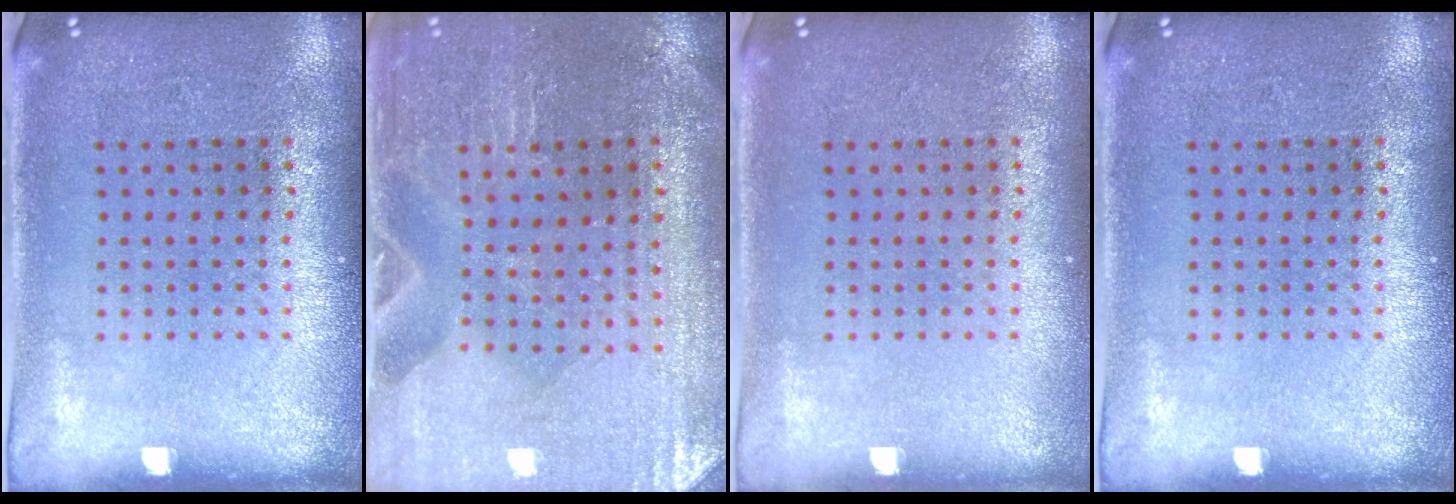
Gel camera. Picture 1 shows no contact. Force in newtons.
{"total": 0.8, "press": 0.8, "slide": 0.1}
{"total": 0.0}
{"total": 0.0}